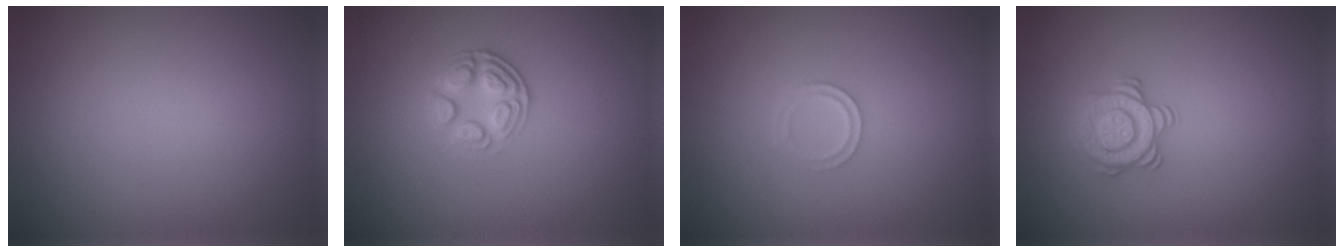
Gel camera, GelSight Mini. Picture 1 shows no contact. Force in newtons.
{"total": 2.7, "press": 2.3, "slide": 1.4}
{"total": 1.2, "press": 1.2, "slide": 0.2}
{"total": 2.8, "press": 2.7, "slide": 0.7}